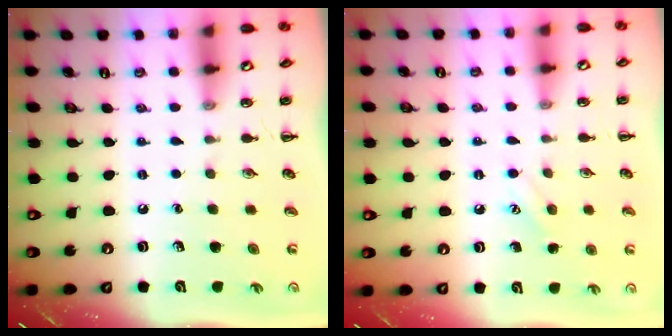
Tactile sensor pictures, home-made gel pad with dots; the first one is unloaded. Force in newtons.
{"total": 6.5, "press": 6.4, "slide": 1.2}